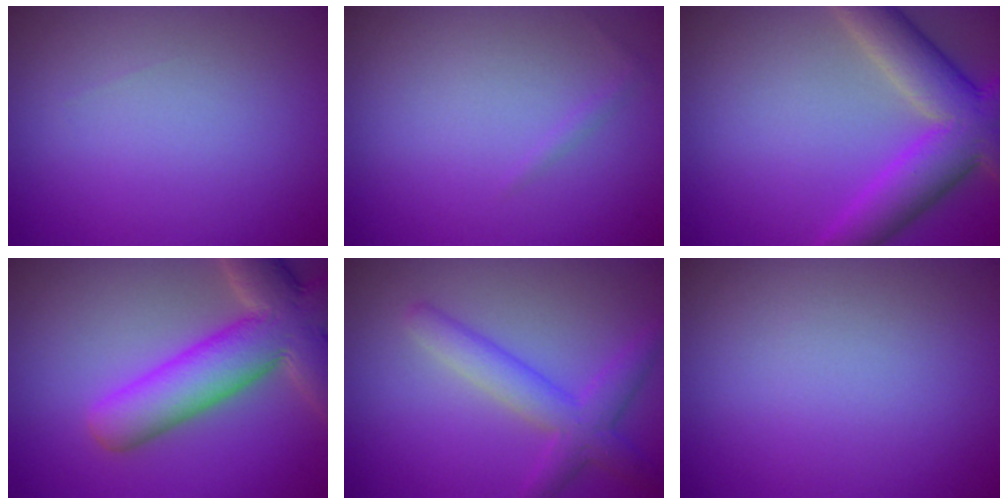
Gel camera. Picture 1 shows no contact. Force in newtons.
{"total": 0.5, "press": 0.5, "slide": 0.0}
{"total": 7.5, "press": 7.5, "slide": 0.4}
{"total": 9.2, "press": 9.2, "slide": 0.9}
{"total": 3.7, "press": 3.7, "slide": 0.1}
{"total": 0.0}